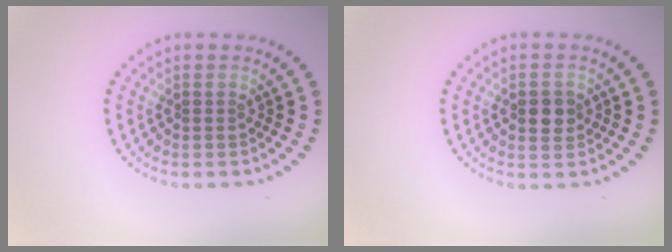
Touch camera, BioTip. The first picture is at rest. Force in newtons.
{"total": 2.1, "press": 2.1, "slide": 0.2}